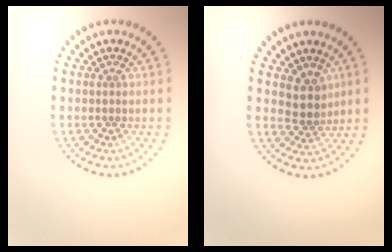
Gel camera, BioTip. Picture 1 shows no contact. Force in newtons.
{"total": 2.5, "press": 2.0, "slide": 1.4}